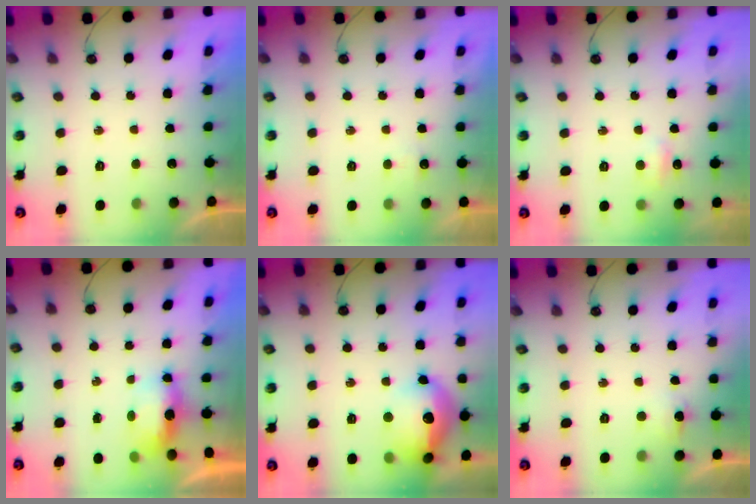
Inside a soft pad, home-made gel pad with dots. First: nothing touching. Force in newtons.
{"total": 3.2, "press": 3.1, "slide": 0.6}
{"total": 4.3, "press": 4.3, "slide": 0.7}
{"total": 5.9, "press": 5.9, "slide": 1.0}
{"total": 18.2, "press": 18.2, "slide": 1.4}
{"total": 5.4, "press": 5.3, "slide": 1.3}